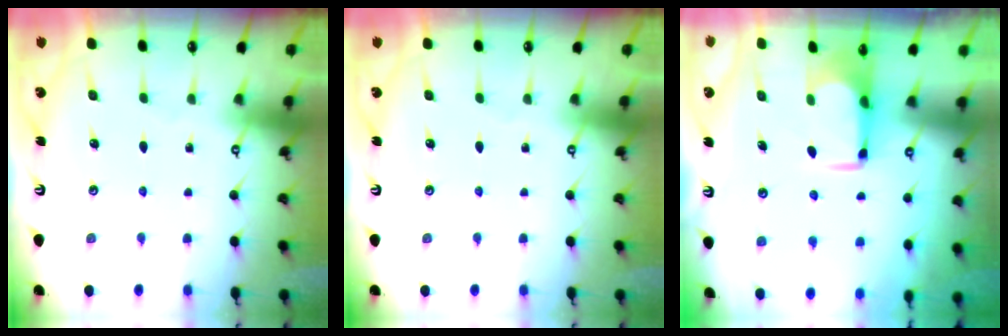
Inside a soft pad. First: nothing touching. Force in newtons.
{"total": 0.0}
{"total": 0.6, "press": 0.6, "slide": 0.2}